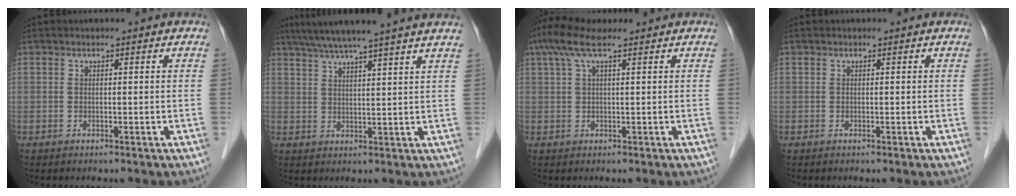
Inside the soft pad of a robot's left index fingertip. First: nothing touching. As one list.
[{"total": 13.1, "force": [11.0, -1.0, 7.1], "torque": [-0.117, 0.029, 0.145]}, {"total": 5.4, "force": [3.5, 0.8, 4.0], "torque": [-0.086, 0.035, 0.066]}, {"total": 0.0}]